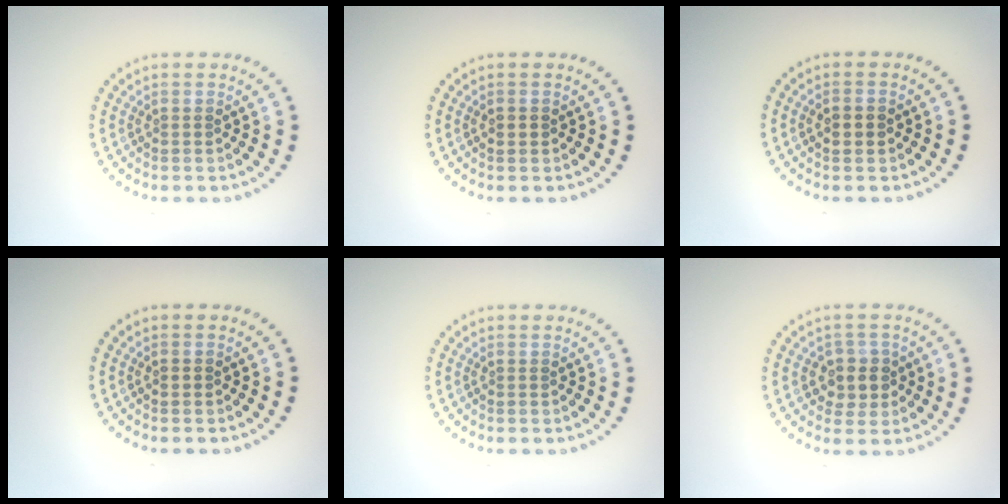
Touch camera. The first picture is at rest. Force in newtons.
{"total": 1.1, "press": 1.1, "slide": 0.1}
{"total": 2.1, "press": 2.0, "slide": 0.2}
{"total": 0.7, "press": 0.7, "slide": 0.1}
{"total": 0.0}
{"total": 2.7, "press": 2.5, "slide": 0.9}